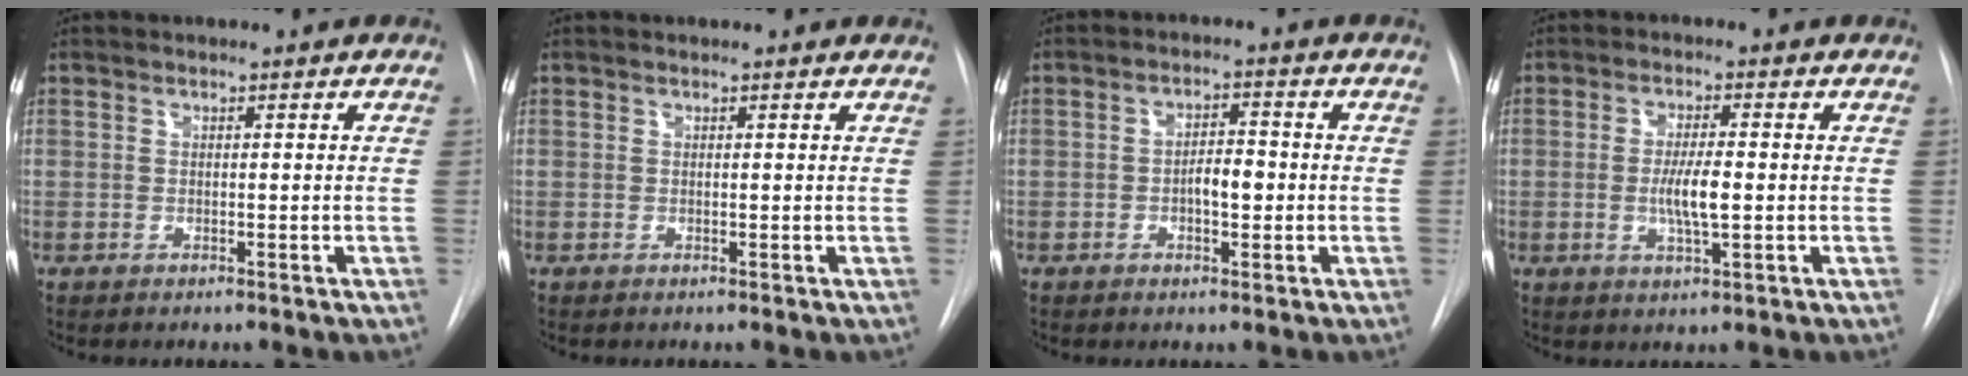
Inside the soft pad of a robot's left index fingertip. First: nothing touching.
{"total": 0.7, "force": [0.6, 0.4, 0.3], "torque": [-0.011, 0.008, -0.003]}
{"total": 3.9, "force": [-1.7, 1.5, 3.2], "torque": [-0.049, 0.001, -0.026]}
{"total": 5.1, "force": [-1.4, 0.7, 4.8], "torque": [-0.094, -0.012, -0.024]}